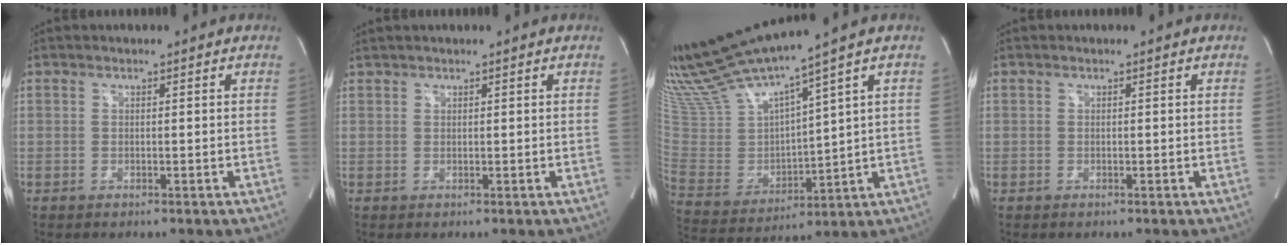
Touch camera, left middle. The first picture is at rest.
{"total": 0.9, "force": [0.9, 0.1, 0.3], "torque": [-0.009, 0.015, 0.022]}
{"total": 15.7, "force": [13.6, -0.9, 7.7], "torque": [-0.152, -0.018, 0.274]}
{"total": 0.0}